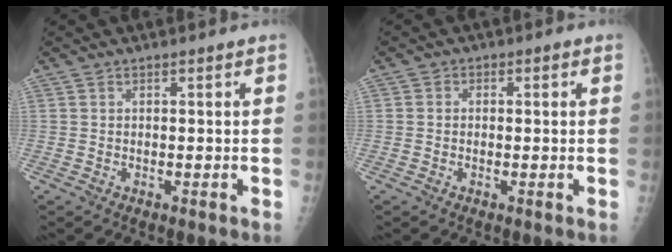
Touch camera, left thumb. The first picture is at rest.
{"total": 1.7, "force": [0.0, 1.5, 0.6], "torque": [0.004, 0.005, -0.007]}